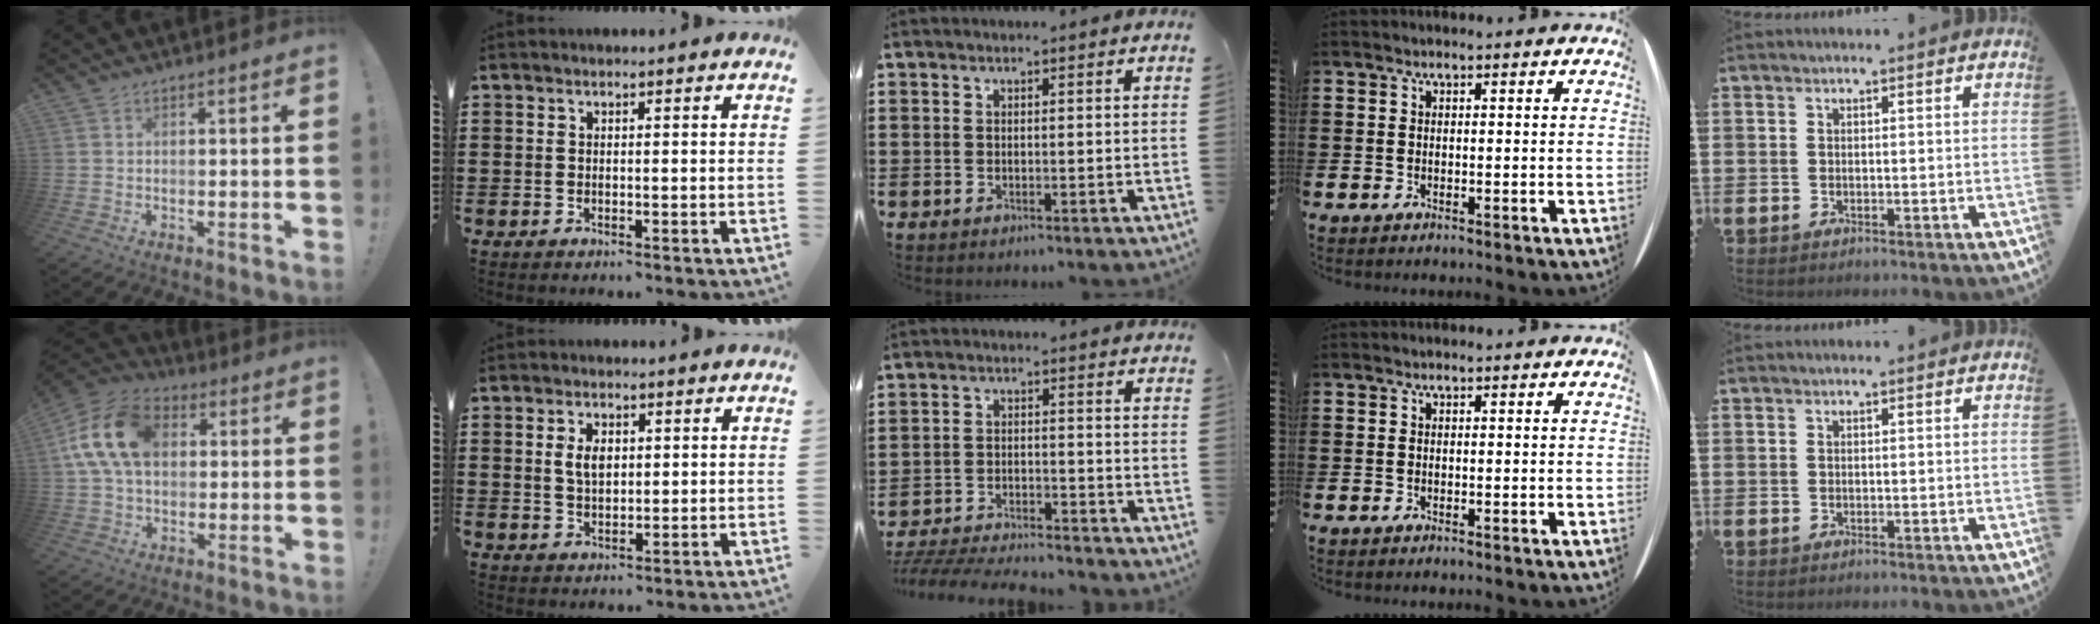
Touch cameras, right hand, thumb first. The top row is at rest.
{"thumb": {"total": 16.8, "force": [3.3, 11.7, 11.6], "torque": [-0.216, 0.011, 0.064]}, "index": {"total": 3.6, "force": [0.8, 2.1, 2.8], "torque": [-0.051, 0.007, 0.012]}, "middle": {"total": 5.2, "force": [-5.2, 0.3, 0.9], "torque": [-0.028, -0.001, -0.106]}}